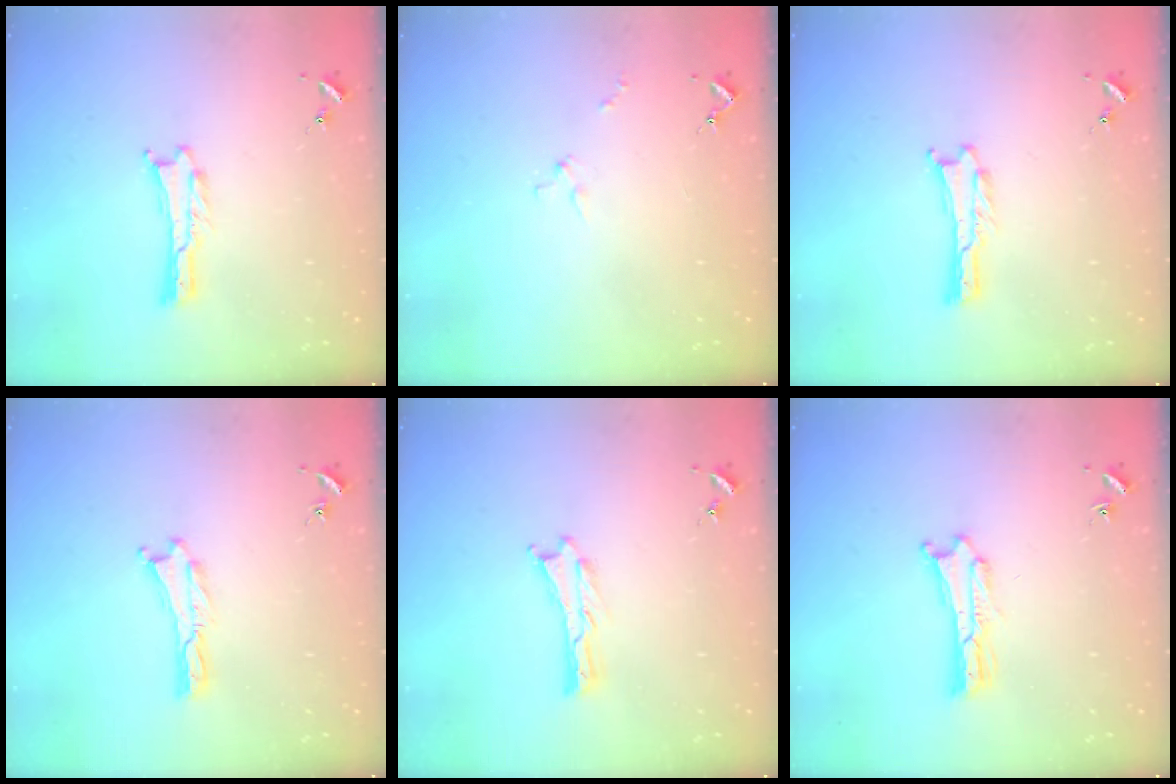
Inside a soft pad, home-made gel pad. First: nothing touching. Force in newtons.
{"total": 1.3, "press": 1.2, "slide": 0.1}
{"total": 0.0}
{"total": 0.0}
{"total": 0.0}
{"total": 0.9, "press": 0.9, "slide": 0.2}